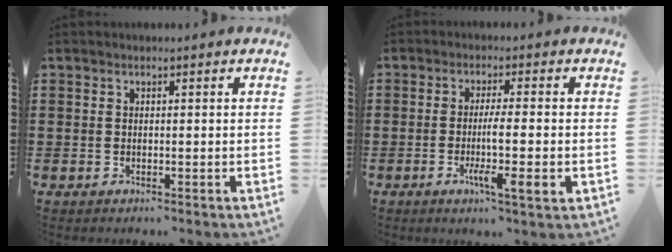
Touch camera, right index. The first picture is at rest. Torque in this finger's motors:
{"motor_torque": [0.06, 0.05, 0.28, 0.12]}